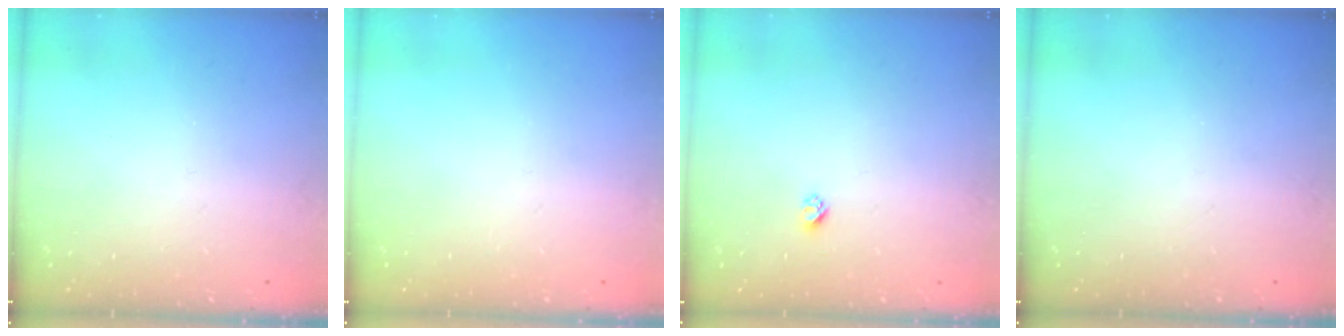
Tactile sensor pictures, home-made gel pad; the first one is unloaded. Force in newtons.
{"total": 0.0}
{"total": 2.3, "press": 2.3, "slide": 0.2}
{"total": 0.0}